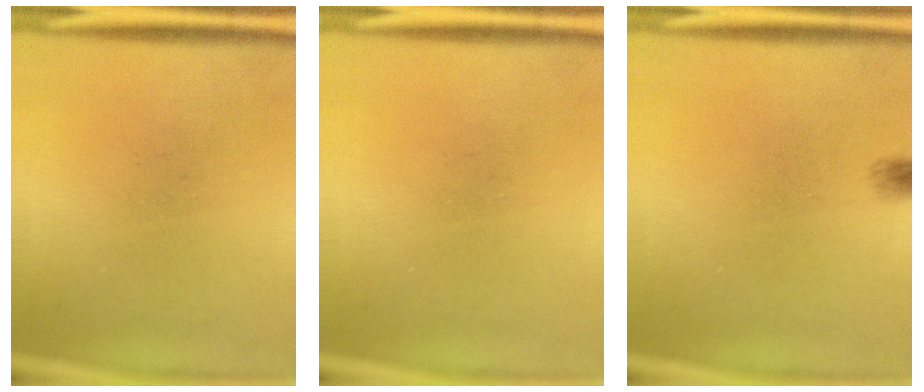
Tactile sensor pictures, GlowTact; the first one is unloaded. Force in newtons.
{"total": 0.0}
{"total": 1.4}